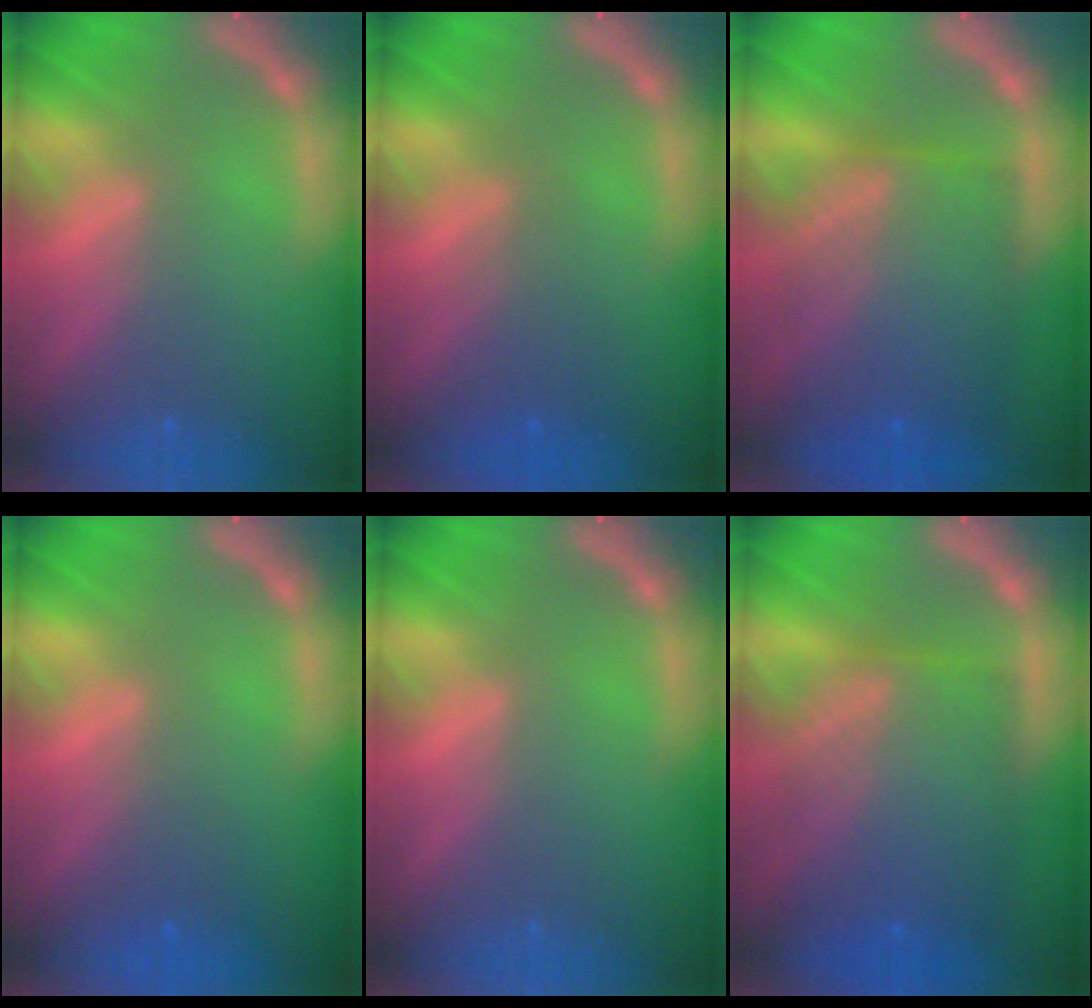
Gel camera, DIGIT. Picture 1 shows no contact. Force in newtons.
{"total": 2.5}
{"total": 10.0}
{"total": 1.4}
{"total": 0.0}
{"total": 10.0}